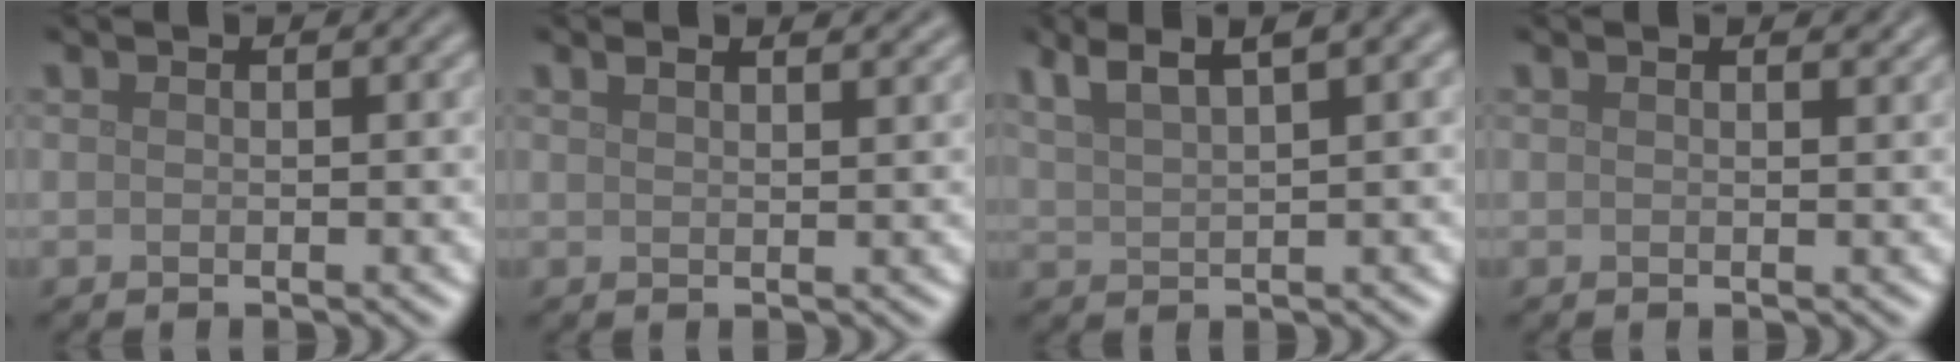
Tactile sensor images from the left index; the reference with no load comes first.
{"total": 2.6, "force": [2.2, 0.8, 1.1], "torque": [-0.012, 0.011, 0.026]}
{"total": 5.4, "force": [3.6, 1.3, 3.8], "torque": [-0.065, 0.020, 0.067]}
{"total": 1.1, "force": [1.0, 0.2, 0.4], "torque": [-0.007, -0.003, 0.010]}